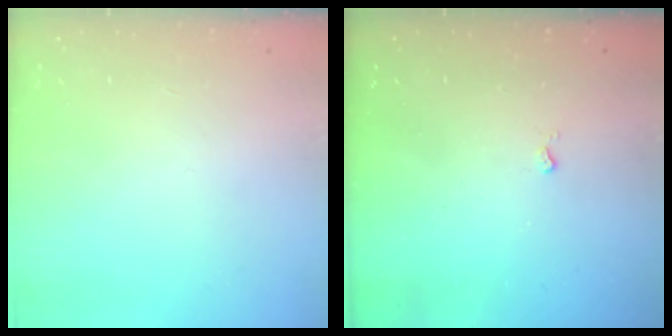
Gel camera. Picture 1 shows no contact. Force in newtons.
{"total": 2.6, "press": 2.6, "slide": 0.5}